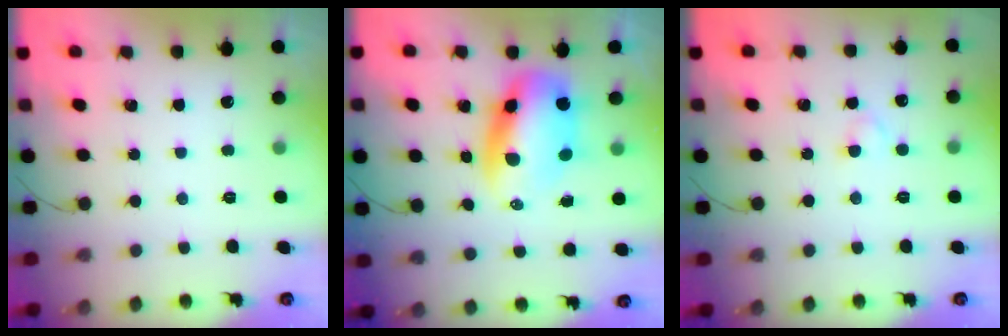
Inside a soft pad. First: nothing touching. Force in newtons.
{"total": 10.7, "press": 10.4, "slide": 2.7}
{"total": 2.3, "press": 2.1, "slide": 1.0}